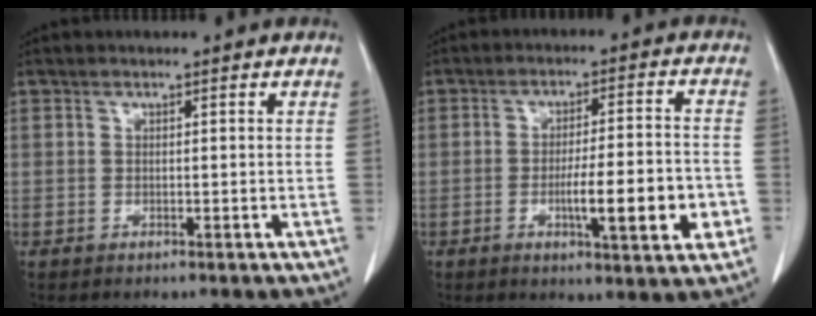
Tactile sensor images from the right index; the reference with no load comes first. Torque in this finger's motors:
{"motor_torque": [1.34, -0.79, 0.68, 0.17]}